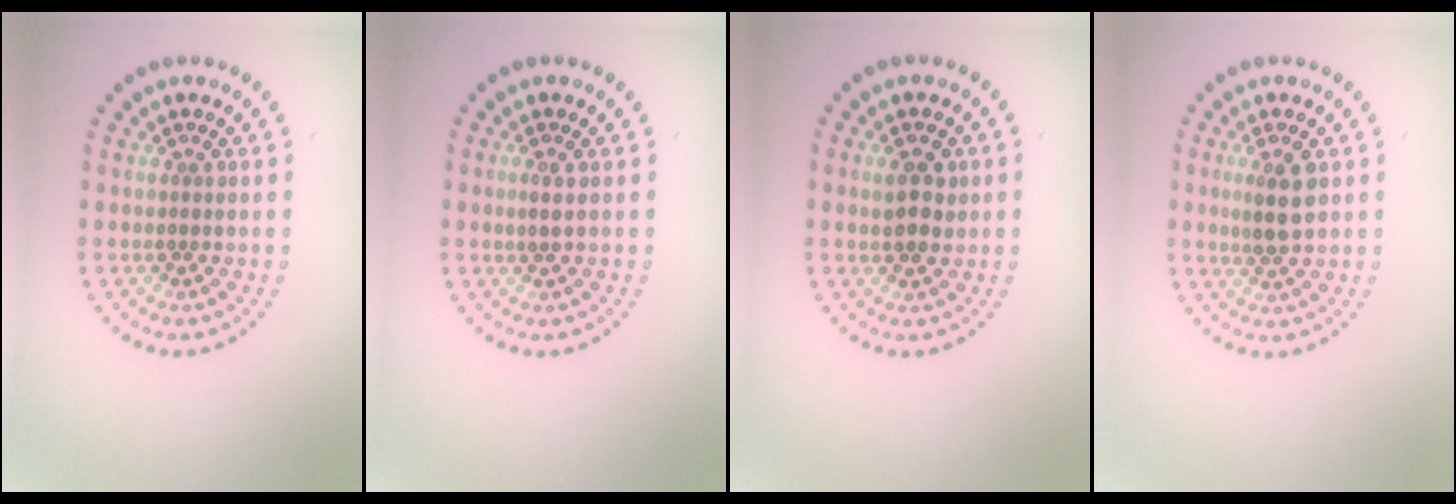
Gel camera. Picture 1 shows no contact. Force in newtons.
{"total": 1.0, "press": 0.9, "slide": 0.5}
{"total": 2.5, "press": 2.5, "slide": 0.5}
{"total": 2.7, "press": 2.6, "slide": 0.9}